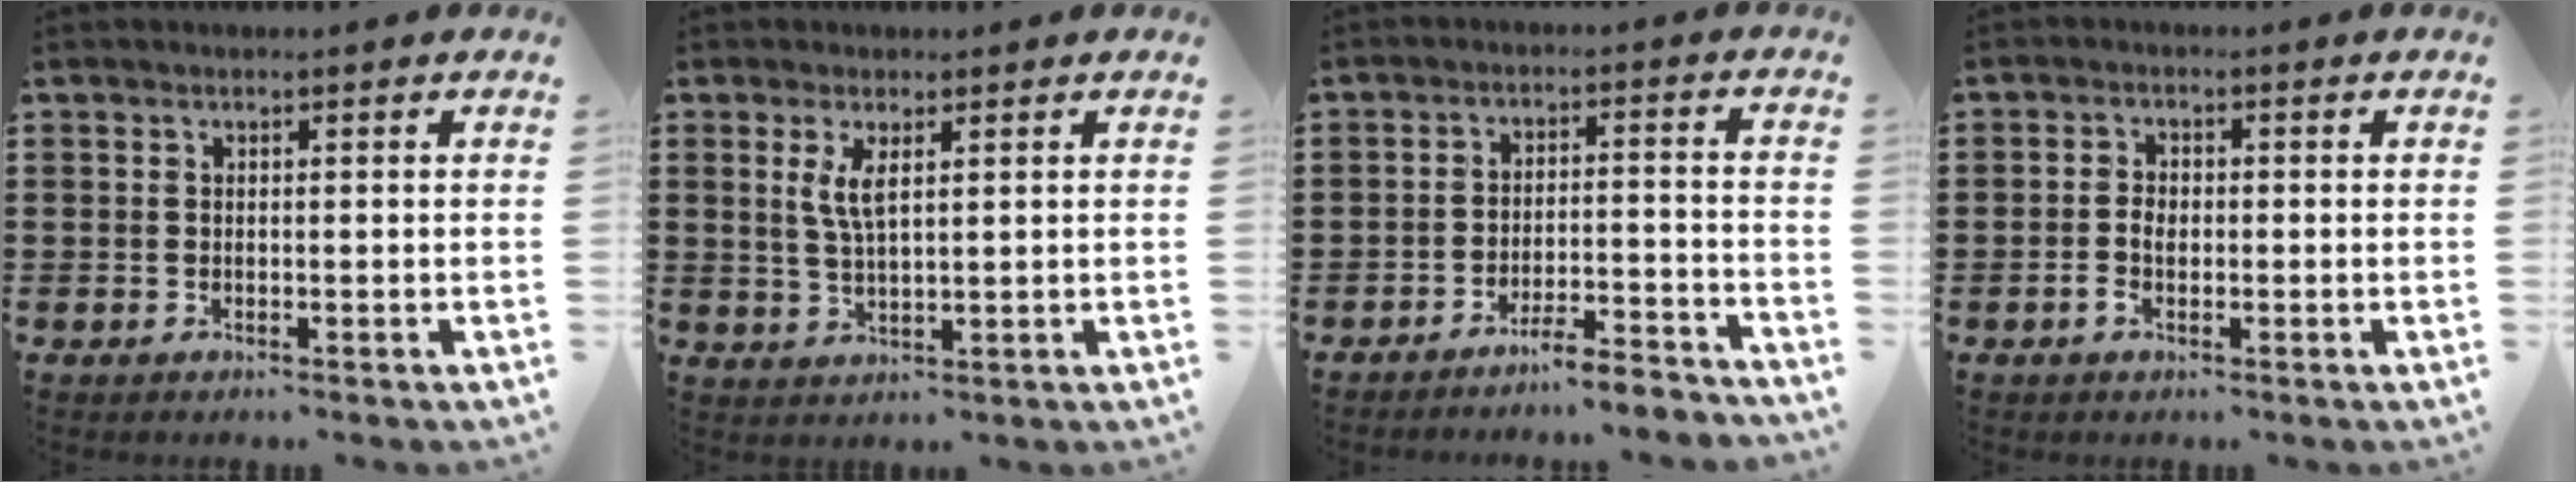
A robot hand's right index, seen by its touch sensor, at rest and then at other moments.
{"total": 3.9, "force": [1.5, 1.2, 3.5], "torque": [-0.073, 0.005, 0.024]}
{"total": 4.7, "force": [-4.4, -0.2, 1.5], "torque": [-0.027, -0.005, -0.086]}
{"total": 2.4, "force": [-0.7, 1.3, 1.8], "torque": [-0.043, -0.001, -0.016]}